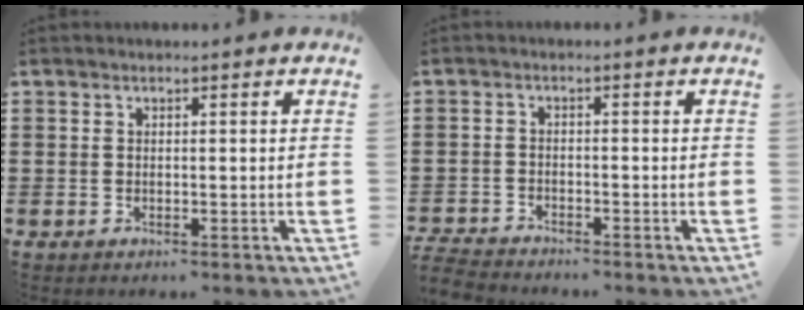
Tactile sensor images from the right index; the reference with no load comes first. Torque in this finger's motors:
{"motor_torque": [-2.14, 0.00, -1.05, -0.21]}